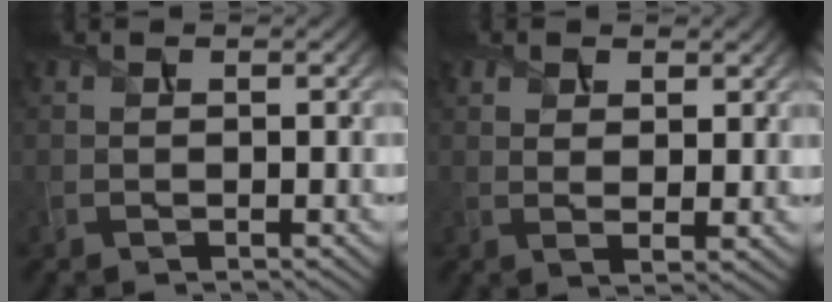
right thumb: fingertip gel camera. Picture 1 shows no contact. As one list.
[{"total": 3.0, "force": [1.5, 1.4, 2.1], "torque": [-0.047, -0.007, 0.032]}]